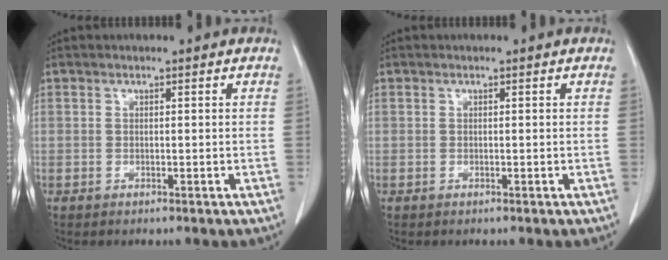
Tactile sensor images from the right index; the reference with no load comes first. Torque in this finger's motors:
{"motor_torque": [-0.03, 0.03, 0.00, 0.00]}